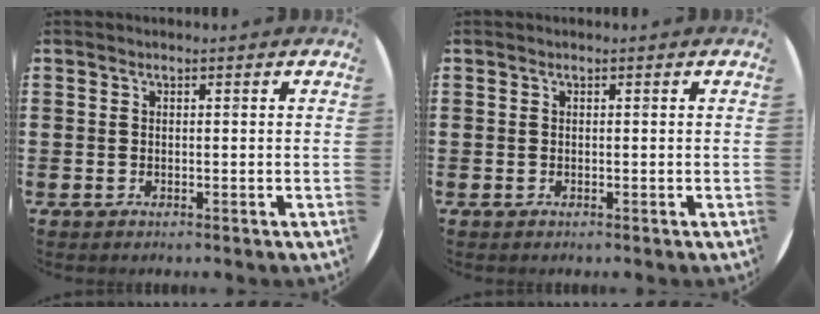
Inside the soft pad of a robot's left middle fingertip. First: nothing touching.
{"total": 0.0}